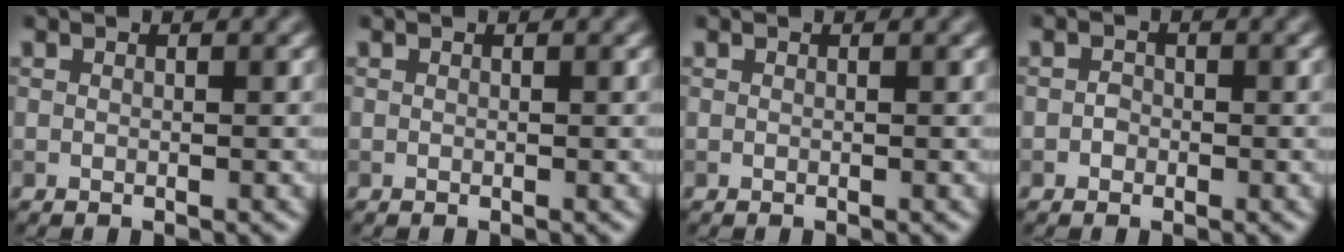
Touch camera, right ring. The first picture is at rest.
{"total": 0.0}
{"total": 0.0}
{"total": 0.9, "force": [-0.4, 0.8, 0.3], "torque": [-0.001, 0.000, -0.008]}